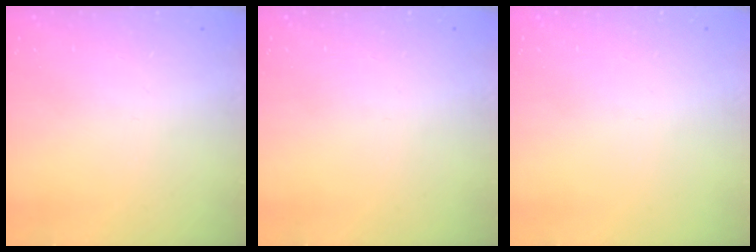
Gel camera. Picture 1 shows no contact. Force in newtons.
{"total": 0.0}
{"total": 0.0}